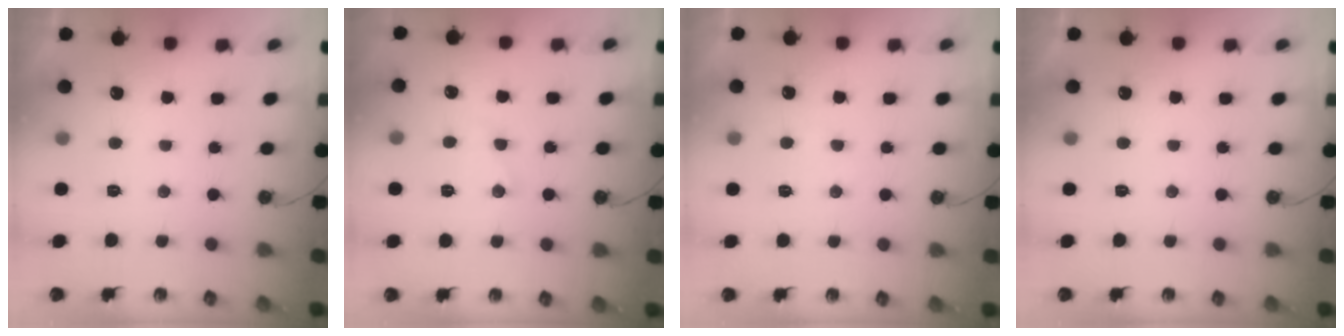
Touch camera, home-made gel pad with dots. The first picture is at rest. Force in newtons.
{"total": 8.6, "press": 8.6, "slide": 0.8}
{"total": 5.0, "press": 5.0, "slide": 0.8}
{"total": 0.0}